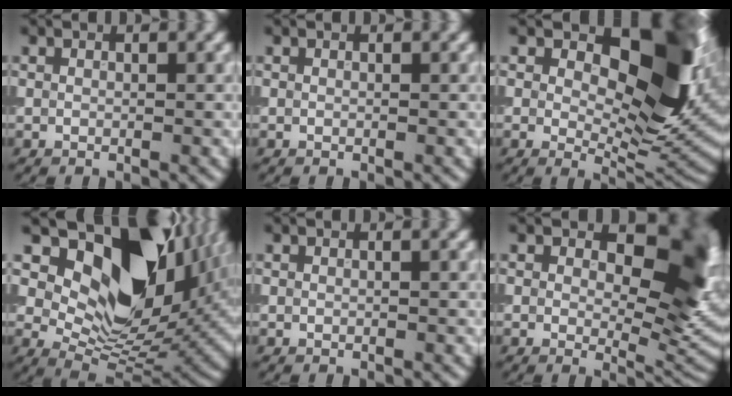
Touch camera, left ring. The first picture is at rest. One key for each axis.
{"total": 0.0}
{"total": 12.7, "fx": 3.8, "fy": 6.6, "fz": 10.2, "tx": -0.117, "ty": -0.003, "tz": 0.057}
{"total": 15.3, "fx": 6.2, "fy": 8.9, "fz": 10.8, "tx": -0.156, "ty": -0.005, "tz": 0.115}
{"total": 0.0}
{"total": 11.3, "fx": 2.8, "fy": 6.2, "fz": 9.0, "tx": -0.099, "ty": -0.006, "tz": 0.042}